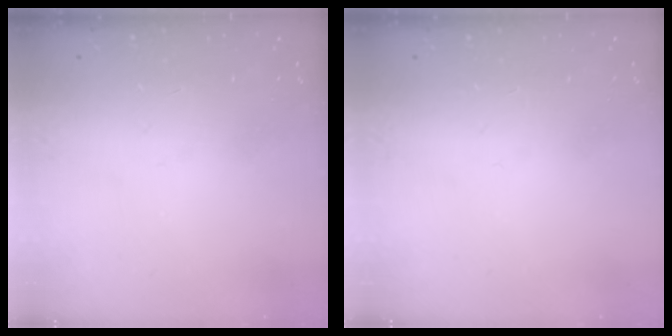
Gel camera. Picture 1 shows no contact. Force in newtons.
{"total": 0.0}